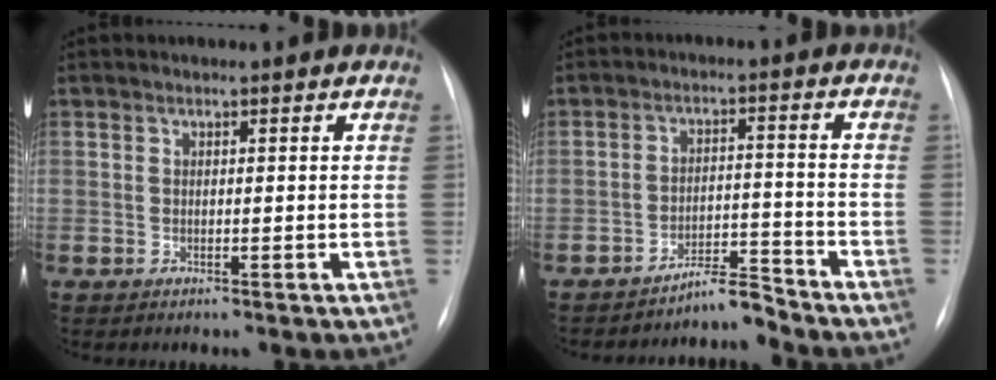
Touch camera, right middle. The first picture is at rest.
{"total": 4.1, "force": [-4.1, -0.3, 0.0], "torque": [0.006, -0.001, -0.067]}